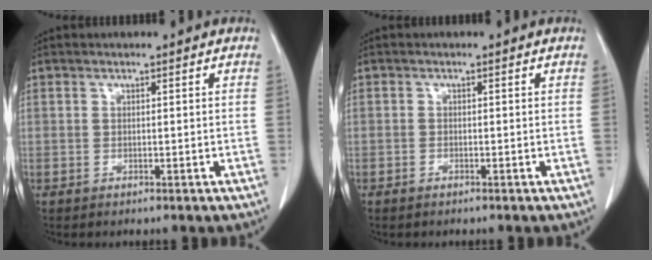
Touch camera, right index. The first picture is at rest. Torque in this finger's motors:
{"motor_torque": [0.01, -0.12, -0.03, -0.01]}